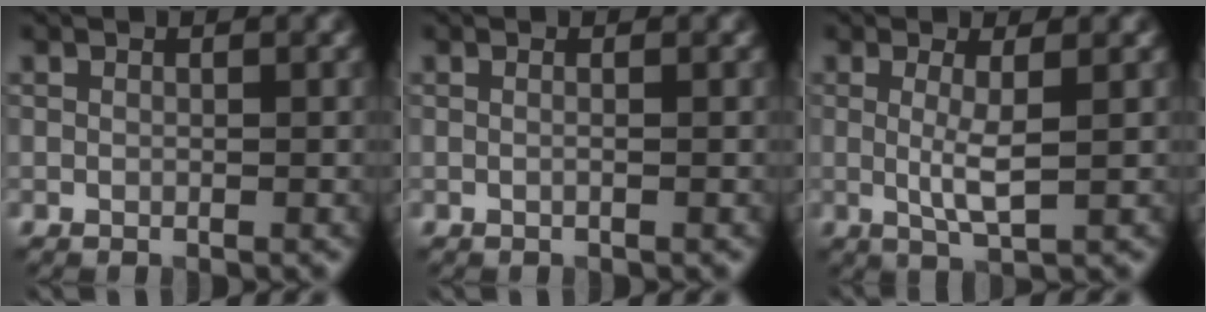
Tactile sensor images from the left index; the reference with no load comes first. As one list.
[{"total": 0.9, "force": [0.2, 0.4, 0.7], "torque": [-0.007, -0.012, -0.009]}, {"total": 3.0, "force": [0.3, 0.6, 2.9], "torque": [-0.055, -0.008, 0.005]}]